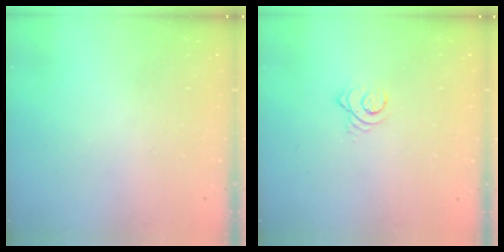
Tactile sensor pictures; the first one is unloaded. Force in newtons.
{"total": 3.3, "press": 3.3, "slide": 0.4}